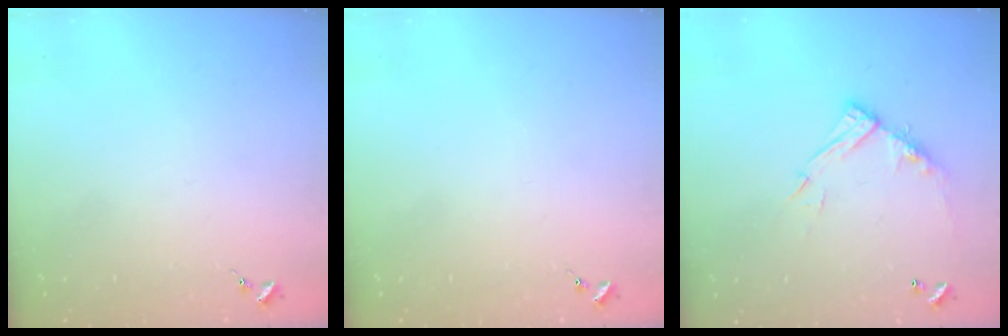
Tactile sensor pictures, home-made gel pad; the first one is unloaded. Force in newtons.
{"total": 0.0}
{"total": 12.8, "press": 12.8, "slide": 1.0}